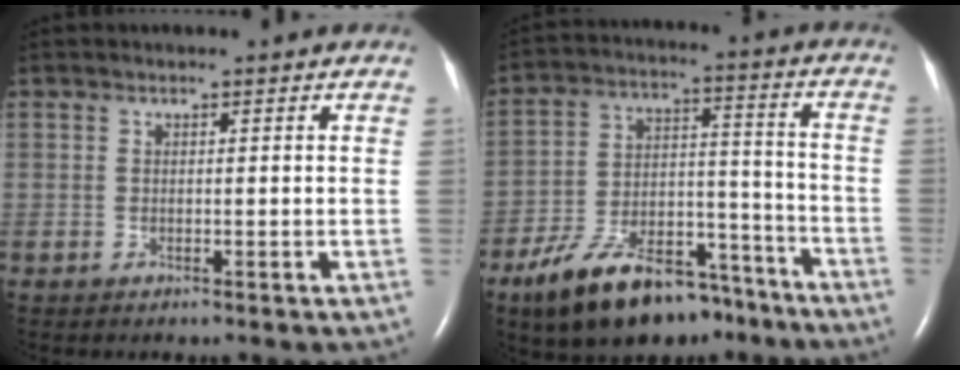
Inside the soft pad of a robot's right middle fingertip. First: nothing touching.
{"total": 17.5, "force": [-13.0, 7.3, 9.2], "torque": [-0.161, 0.026, -0.213]}